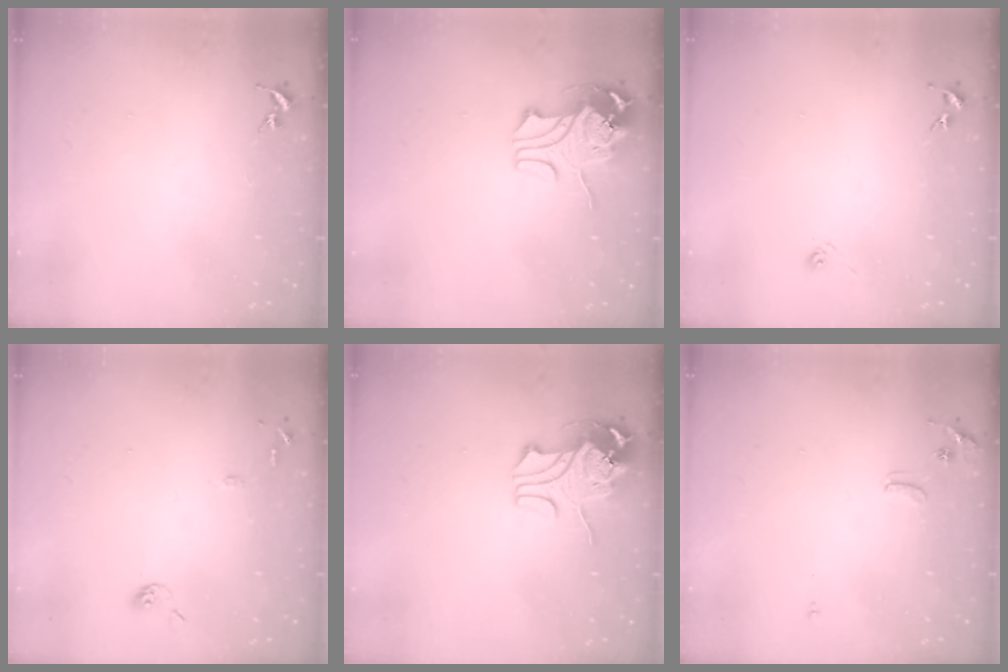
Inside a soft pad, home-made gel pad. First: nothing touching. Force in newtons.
{"total": 10.6, "press": 10.6, "slide": 0.8}
{"total": 3.2, "press": 2.7, "slide": 1.7}
{"total": 7.0, "press": 7.0, "slide": 0.7}
{"total": 10.6, "press": 10.6, "slide": 0.8}
{"total": 6.1, "press": 6.0, "slide": 0.9}